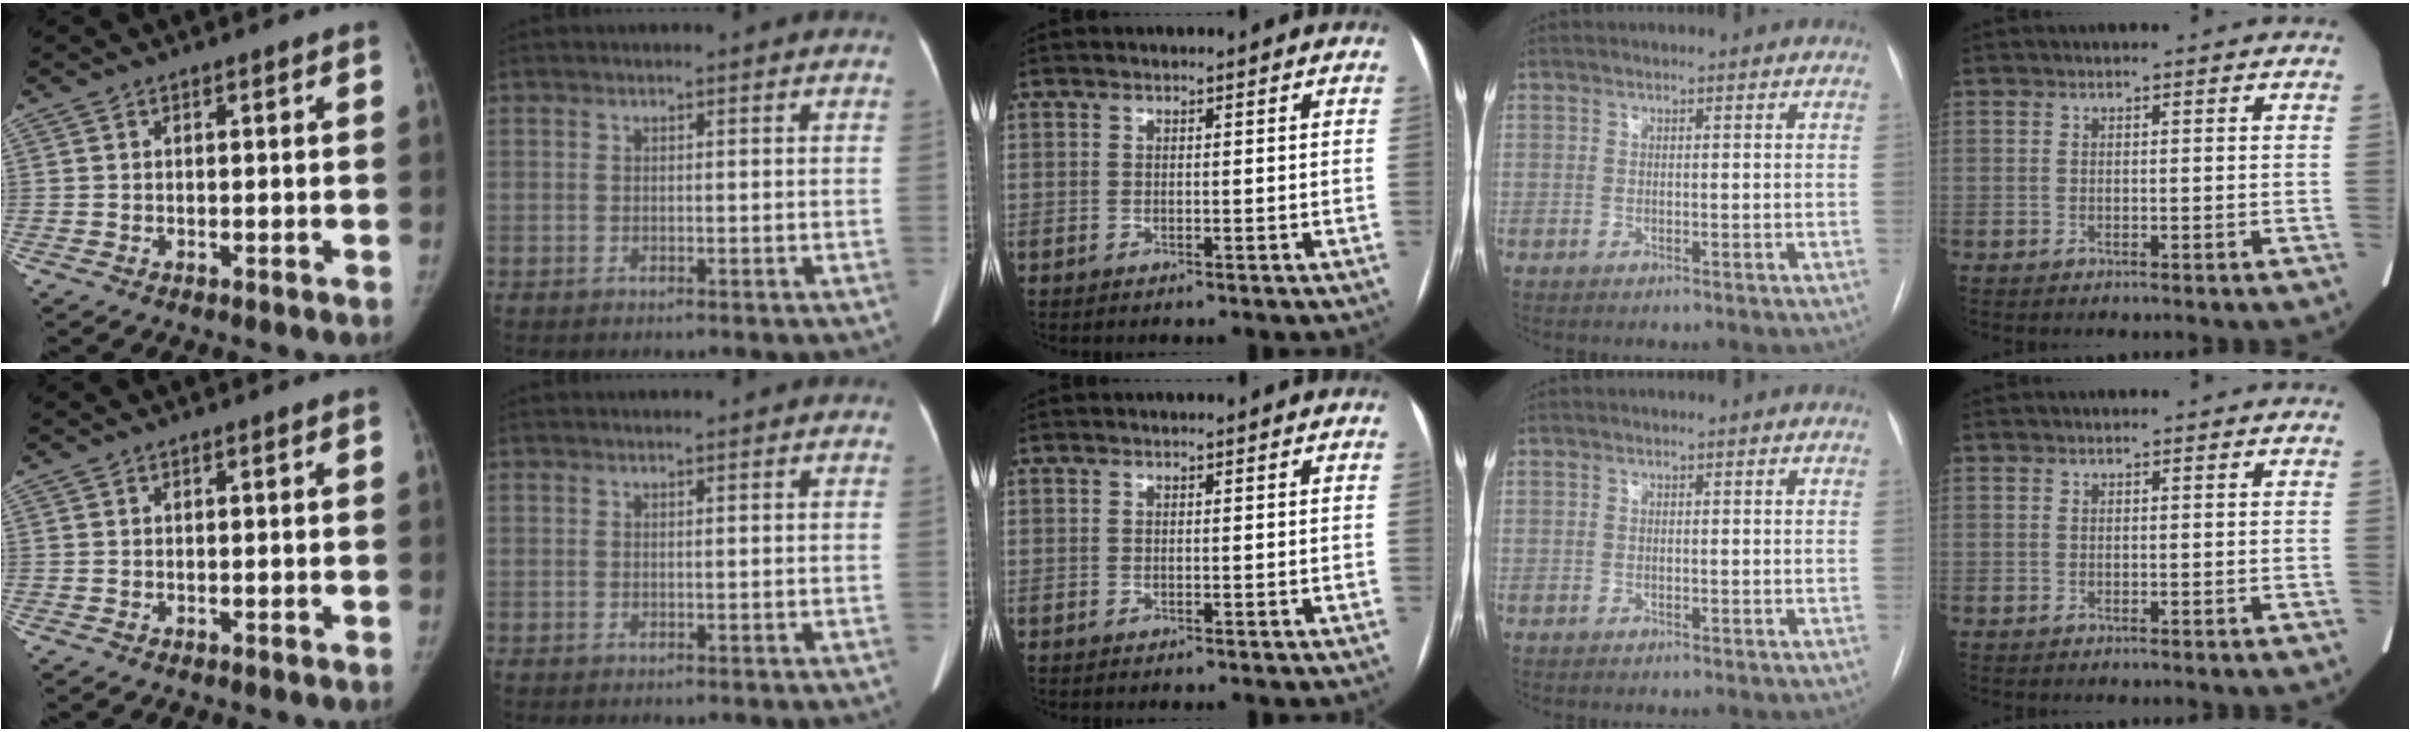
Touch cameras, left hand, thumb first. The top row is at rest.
{}